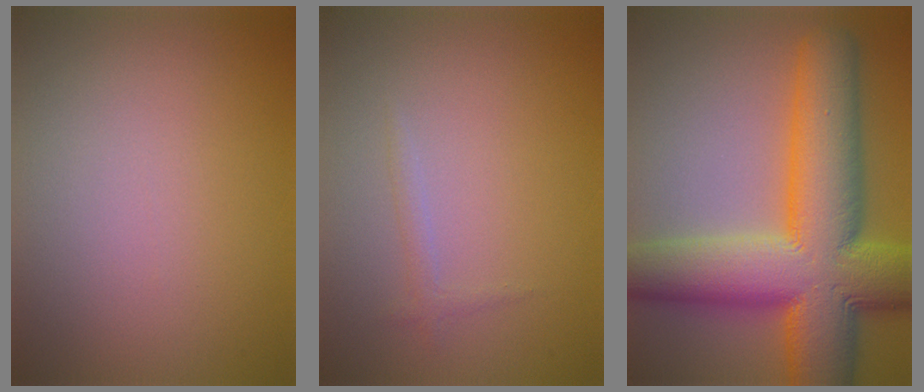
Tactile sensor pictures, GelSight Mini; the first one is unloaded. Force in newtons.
{"total": 0.8, "press": 0.8, "slide": 0.1}
{"total": 15.3, "press": 15.3, "slide": 0.3}